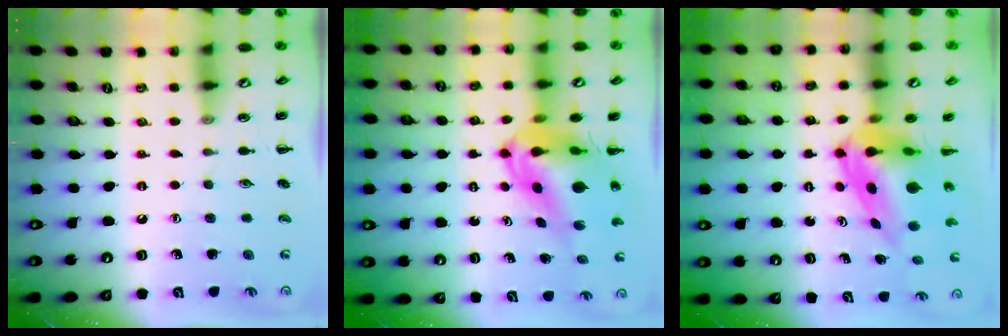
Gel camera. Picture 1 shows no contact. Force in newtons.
{"total": 9.6, "press": 9.1, "slide": 3.0}
{"total": 8.1, "press": 7.7, "slide": 2.3}